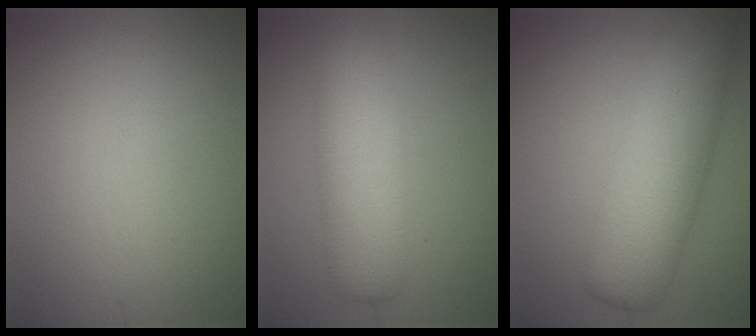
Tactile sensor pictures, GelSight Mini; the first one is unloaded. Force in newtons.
{"total": 6.1, "press": 6.1, "slide": 0.3}
{"total": 8.0, "press": 8.0, "slide": 0.2}